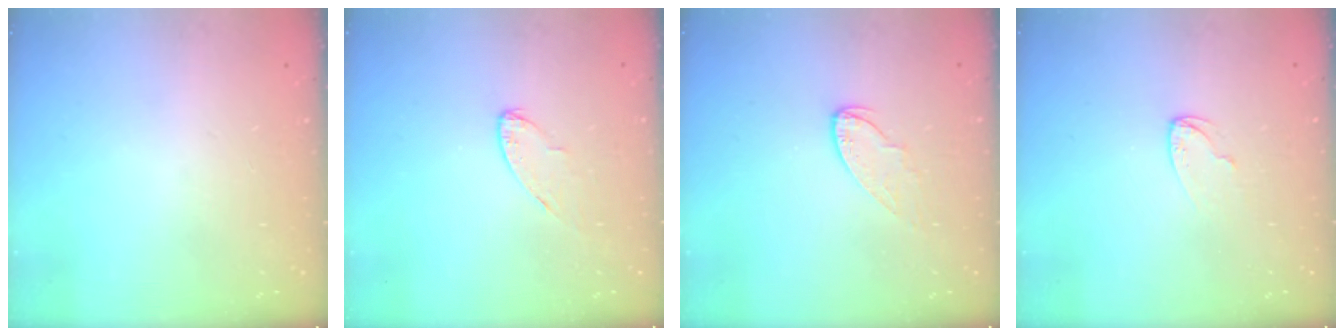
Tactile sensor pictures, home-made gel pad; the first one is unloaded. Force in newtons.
{"total": 3.9, "press": 3.9, "slide": 0.4}
{"total": 5.6, "press": 5.6, "slide": 0.1}
{"total": 4.6, "press": 4.6, "slide": 0.5}